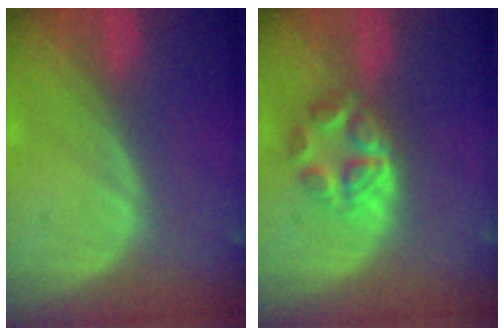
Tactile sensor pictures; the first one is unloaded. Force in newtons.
{"total": 5.4, "press": 5.2, "slide": 1.5}